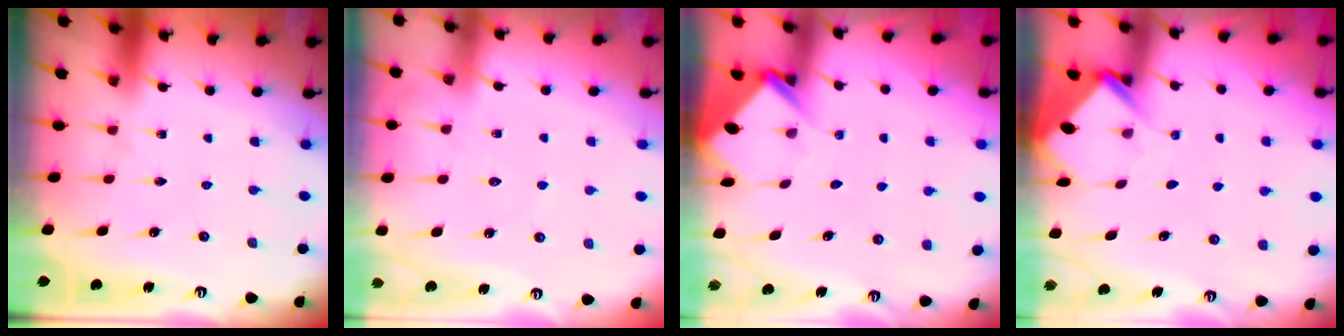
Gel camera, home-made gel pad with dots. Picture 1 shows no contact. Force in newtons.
{"total": 6.1, "press": 6.1, "slide": 0.8}
{"total": 3.9, "press": 3.9, "slide": 0.1}
{"total": 3.8, "press": 3.8, "slide": 0.2}